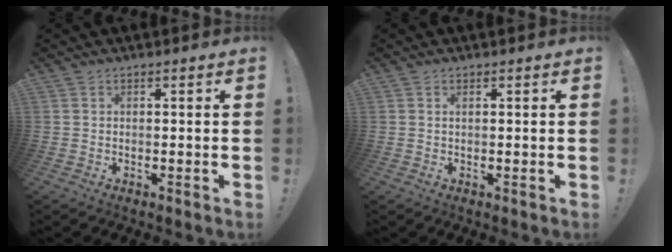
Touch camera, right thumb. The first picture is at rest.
{"total": 1.0, "force": [0.5, 0.1, 0.8], "torque": [-0.010, -0.003, 0.007]}